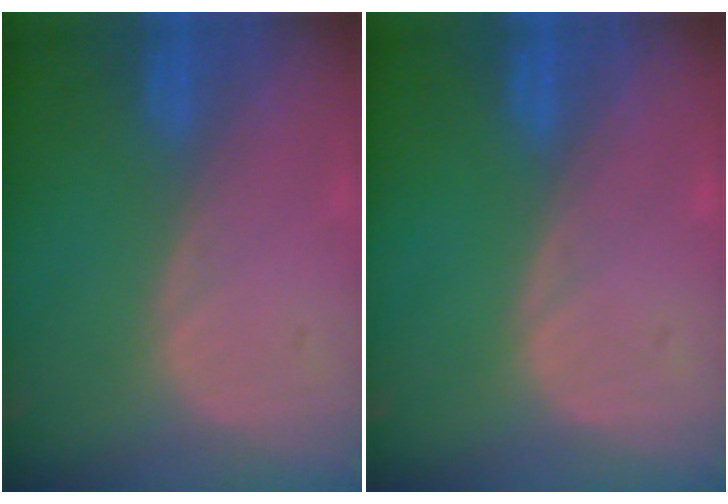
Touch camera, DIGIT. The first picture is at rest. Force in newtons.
{"total": 0.0}